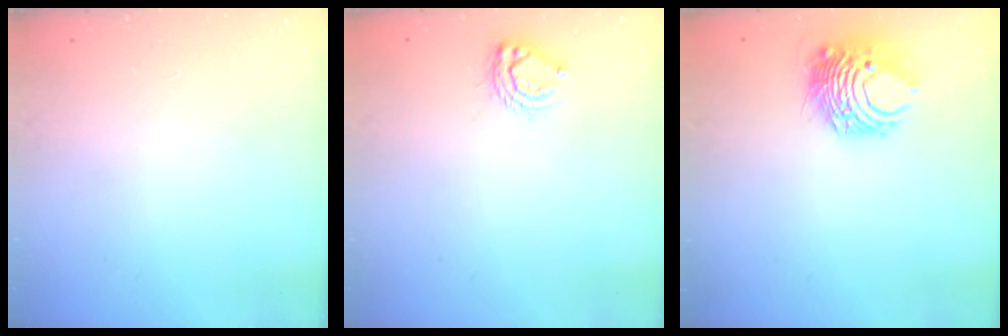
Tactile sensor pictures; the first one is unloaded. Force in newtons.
{"total": 7.5, "press": 7.5, "slide": 0.5}
{"total": 8.0, "press": 8.0, "slide": 0.5}